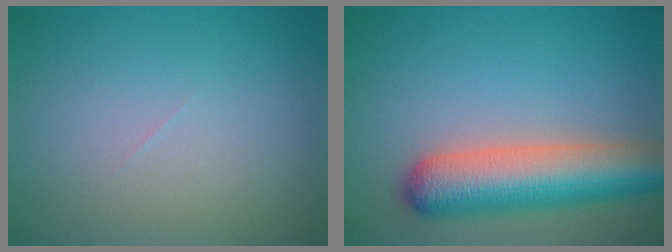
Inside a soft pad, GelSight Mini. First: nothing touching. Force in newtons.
{"total": 8.1, "press": 8.1, "slide": 0.4}